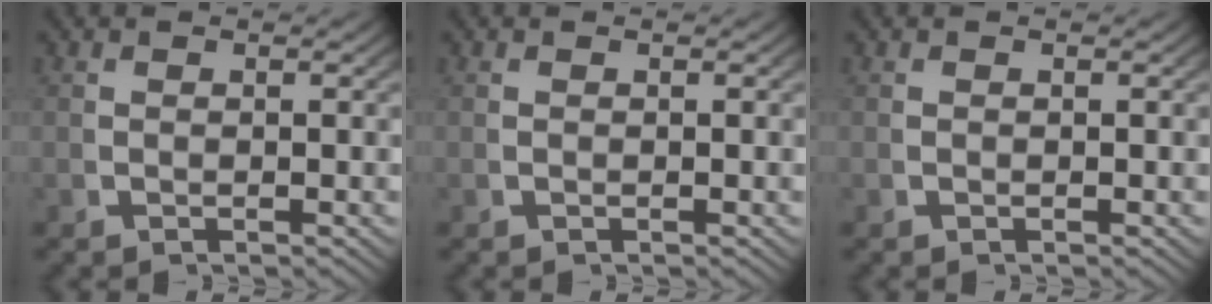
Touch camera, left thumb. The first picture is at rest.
{"total": 0.0}
{"total": 0.0}